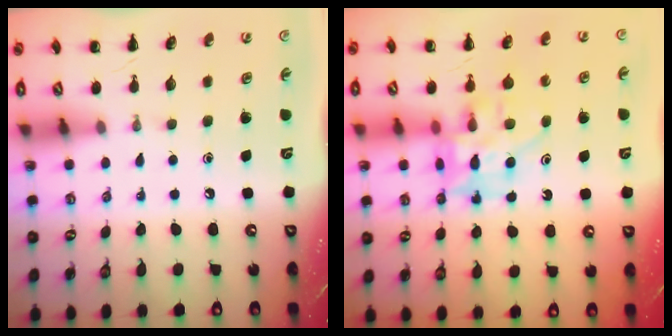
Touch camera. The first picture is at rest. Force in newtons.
{"total": 12.3, "press": 11.9, "slide": 3.2}